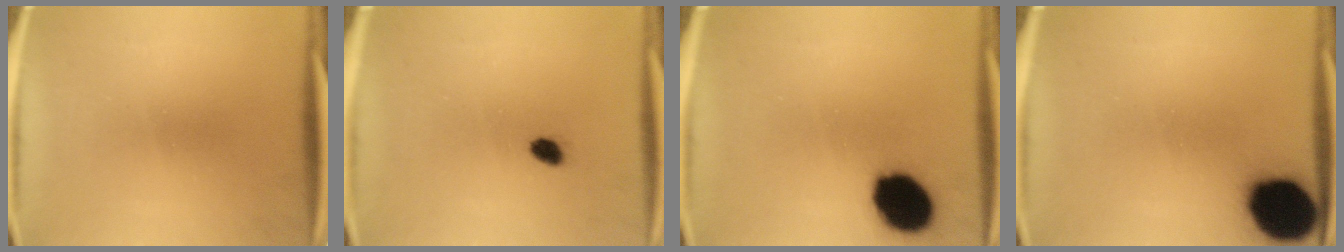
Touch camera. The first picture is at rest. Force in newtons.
{"total": 2.0}
{"total": 14.4}
{"total": 17.6}